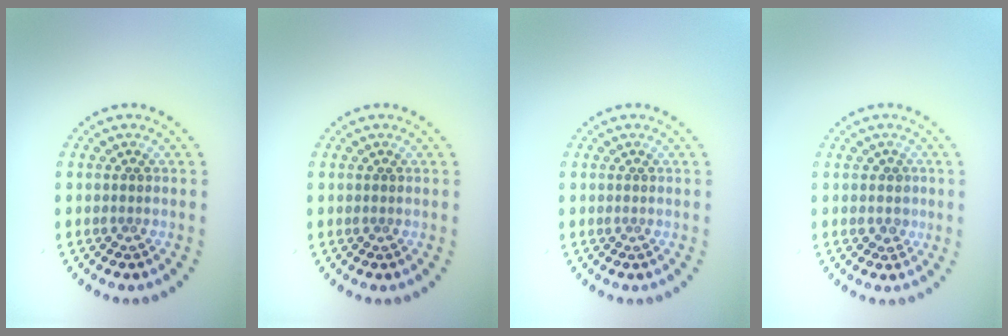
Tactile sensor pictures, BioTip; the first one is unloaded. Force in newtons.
{"total": 0.0}
{"total": 0.0}
{"total": 1.1, "press": 0.8, "slide": 0.7}